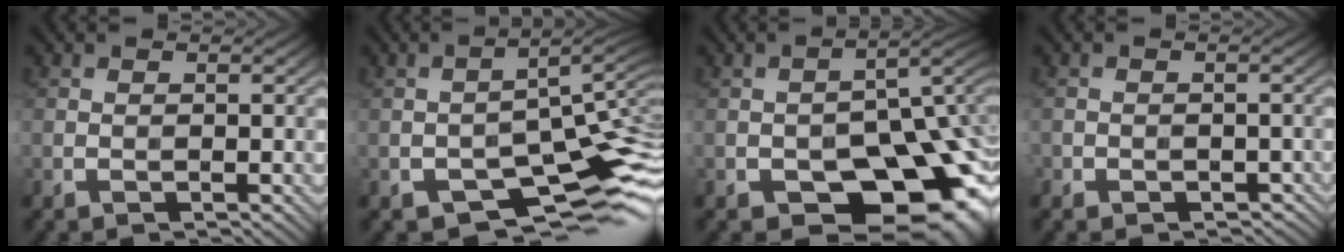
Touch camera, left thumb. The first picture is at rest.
{"total": 10.7, "force": [-5.1, 4.8, 8.0], "torque": [-0.122, -0.022, -0.081]}
{"total": 17.2, "force": [-7.2, 9.7, 12.2], "torque": [-0.154, -0.013, -0.090]}
{"total": 2.7, "force": [-1.6, 2.1, 0.6], "torque": [-0.005, 0.003, -0.020]}